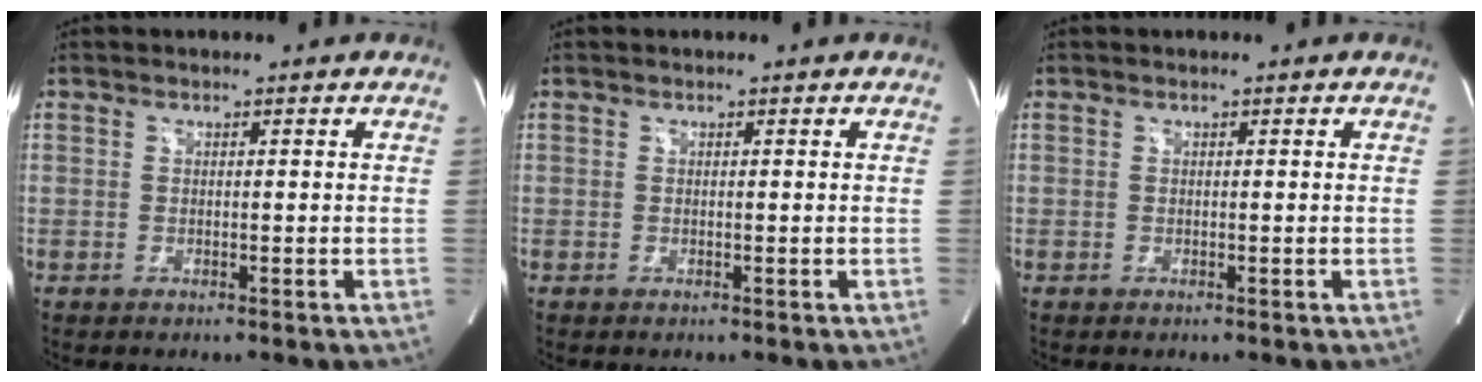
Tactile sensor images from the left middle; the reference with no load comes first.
{"total": 0.0}
{"total": 0.0}